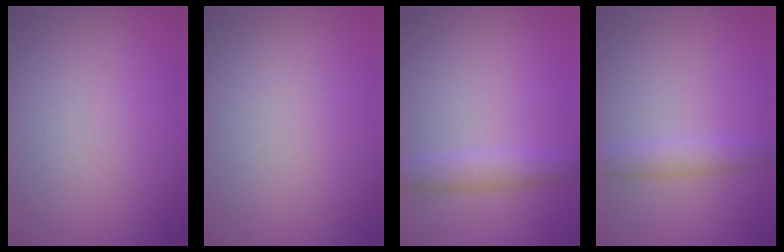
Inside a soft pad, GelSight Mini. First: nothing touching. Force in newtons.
{"total": 0.0}
{"total": 2.4, "press": 2.4, "slide": 0.1}
{"total": 2.1, "press": 2.1, "slide": 0.1}